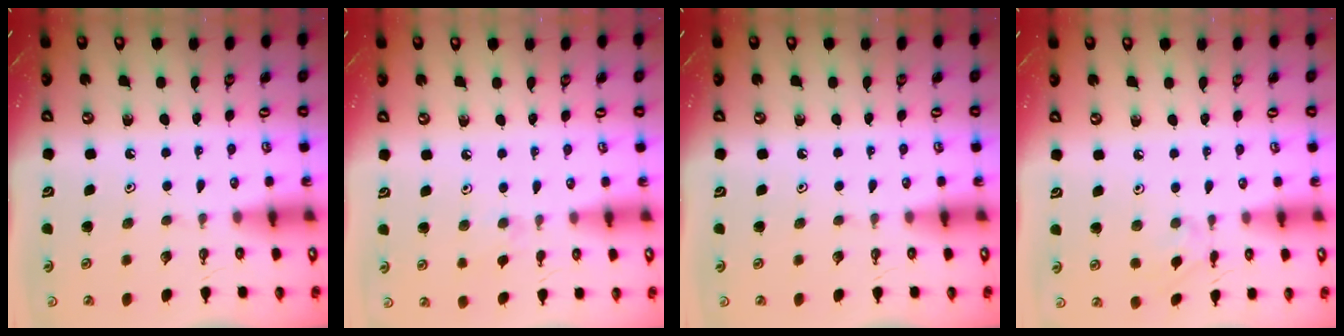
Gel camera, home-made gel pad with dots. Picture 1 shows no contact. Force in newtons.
{"total": 5.2, "press": 5.2, "slide": 0.7}
{"total": 0.0}
{"total": 1.6, "press": 1.5, "slide": 0.4}